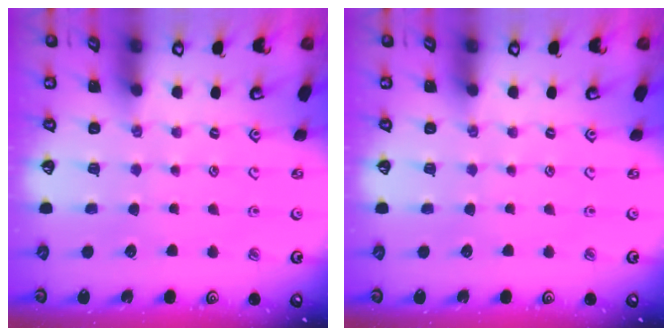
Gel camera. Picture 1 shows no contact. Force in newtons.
{"total": 0.0}